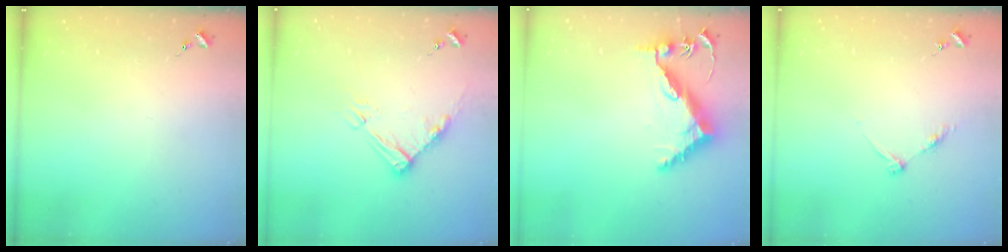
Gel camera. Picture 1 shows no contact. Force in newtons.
{"total": 10.5, "press": 10.4, "slide": 1.2}
{"total": 12.8, "press": 12.8, "slide": 0.8}
{"total": 5.1, "press": 5.0, "slide": 0.8}